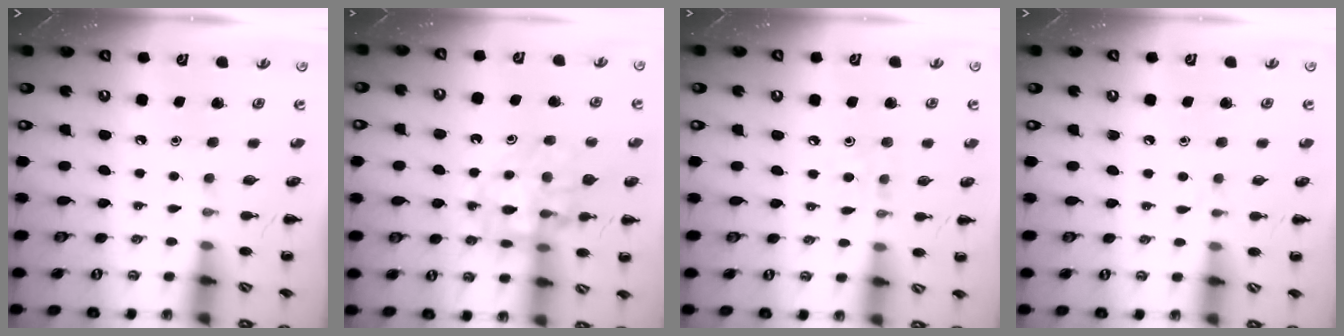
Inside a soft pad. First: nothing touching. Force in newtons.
{"total": 14.9, "press": 14.6, "slide": 2.8}
{"total": 6.2, "press": 5.8, "slide": 2.1}
{"total": 2.8, "press": 2.6, "slide": 1.0}